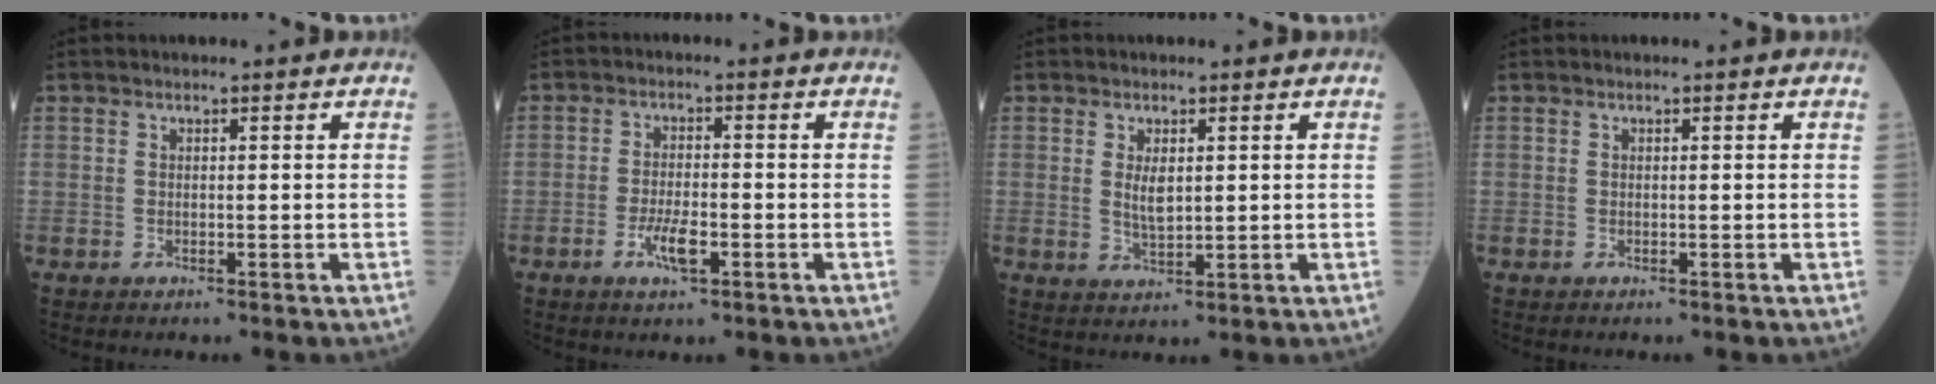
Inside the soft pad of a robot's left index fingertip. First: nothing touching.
{"total": 3.9, "force": [-1.7, 0.8, 3.4], "torque": [-0.064, -0.001, -0.031]}
{"total": 2.9, "force": [0.7, 1.0, 2.6], "torque": [-0.053, -0.006, 0.016]}
{"total": 0.0}